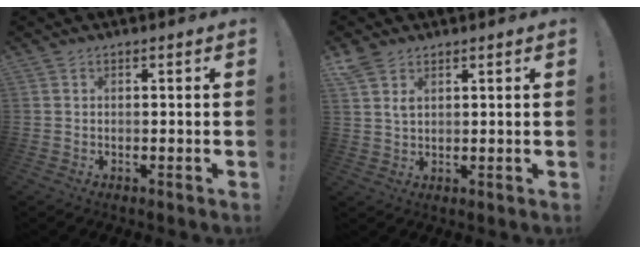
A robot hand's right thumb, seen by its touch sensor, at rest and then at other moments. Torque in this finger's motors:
{"motor_torque": [0.47, 0.81, 0.28, 0.01, 0.00]}